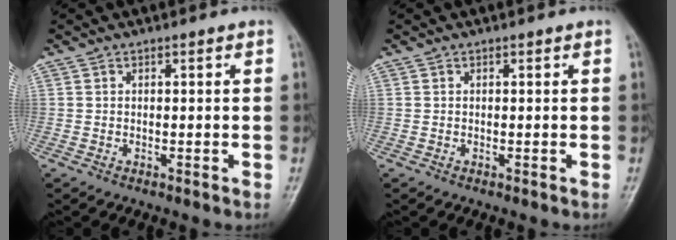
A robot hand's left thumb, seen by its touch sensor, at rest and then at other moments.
{"total": 0.0}